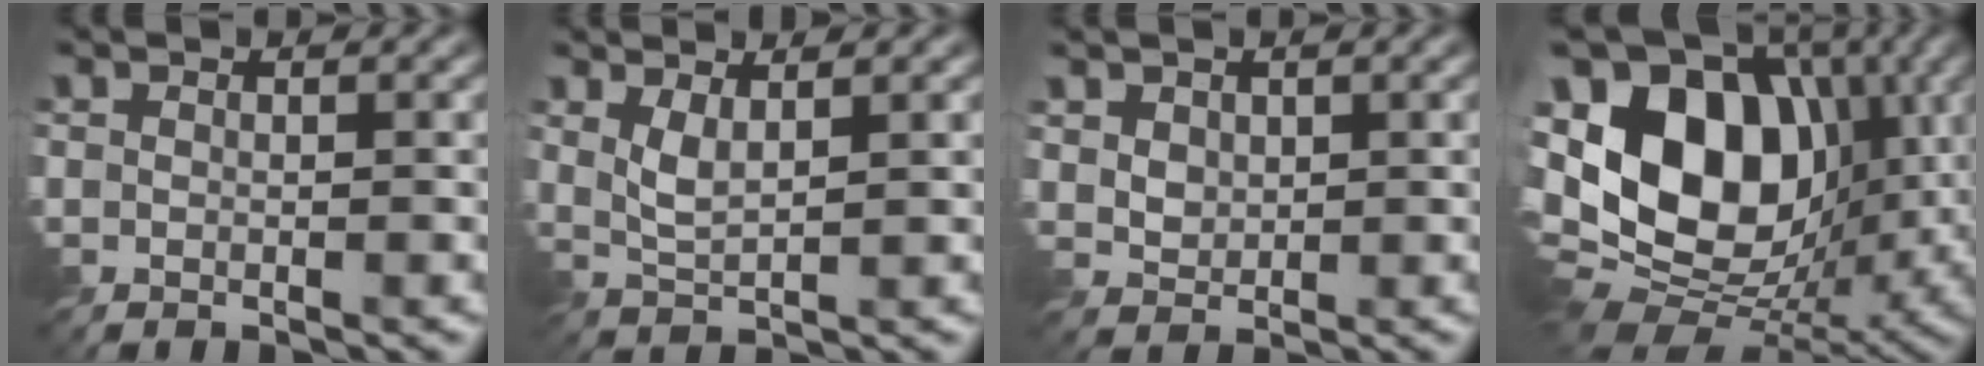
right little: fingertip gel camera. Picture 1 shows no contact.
{"total": 2.0, "force": [1.0, 0.4, 1.6], "torque": [-0.042, -0.008, 0.022]}
{"total": 2.1, "force": [1.0, 1.5, 1.0], "torque": [-0.034, -0.004, 0.028]}
{"total": 15.6, "force": [1.6, 10.6, 11.3], "torque": [-0.228, 0.007, 0.016]}